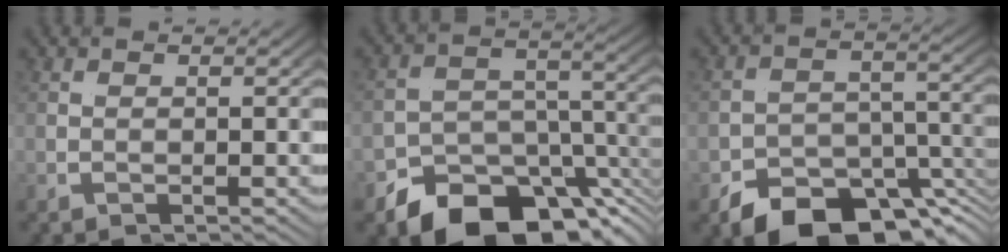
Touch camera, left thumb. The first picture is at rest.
{"total": 8.3, "force": [-6.7, 2.7, 4.2], "torque": [-0.049, 0.002, -0.112]}
{"total": 7.8, "force": [-6.0, 3.4, 3.7], "torque": [-0.054, -0.018, -0.094]}